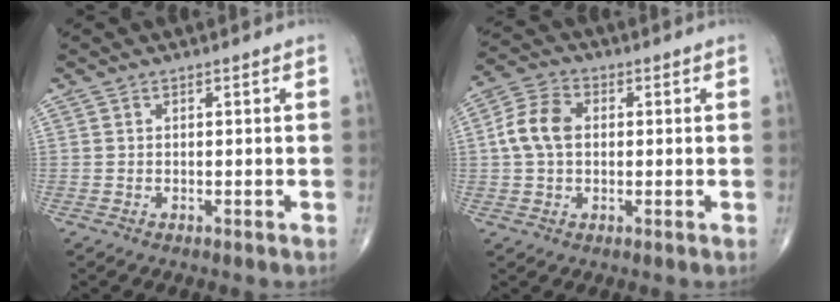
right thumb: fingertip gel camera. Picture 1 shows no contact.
{"total": 7.7, "force": [0.6, 5.4, 5.4], "torque": [-0.105, 0.018, 0.004]}